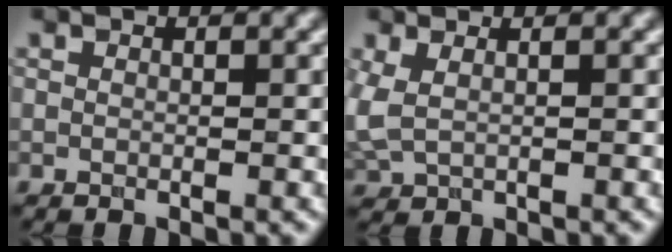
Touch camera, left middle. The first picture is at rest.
{"total": 2.2, "force": [0.6, 1.3, 1.7], "torque": [-0.050, -0.001, 0.018]}